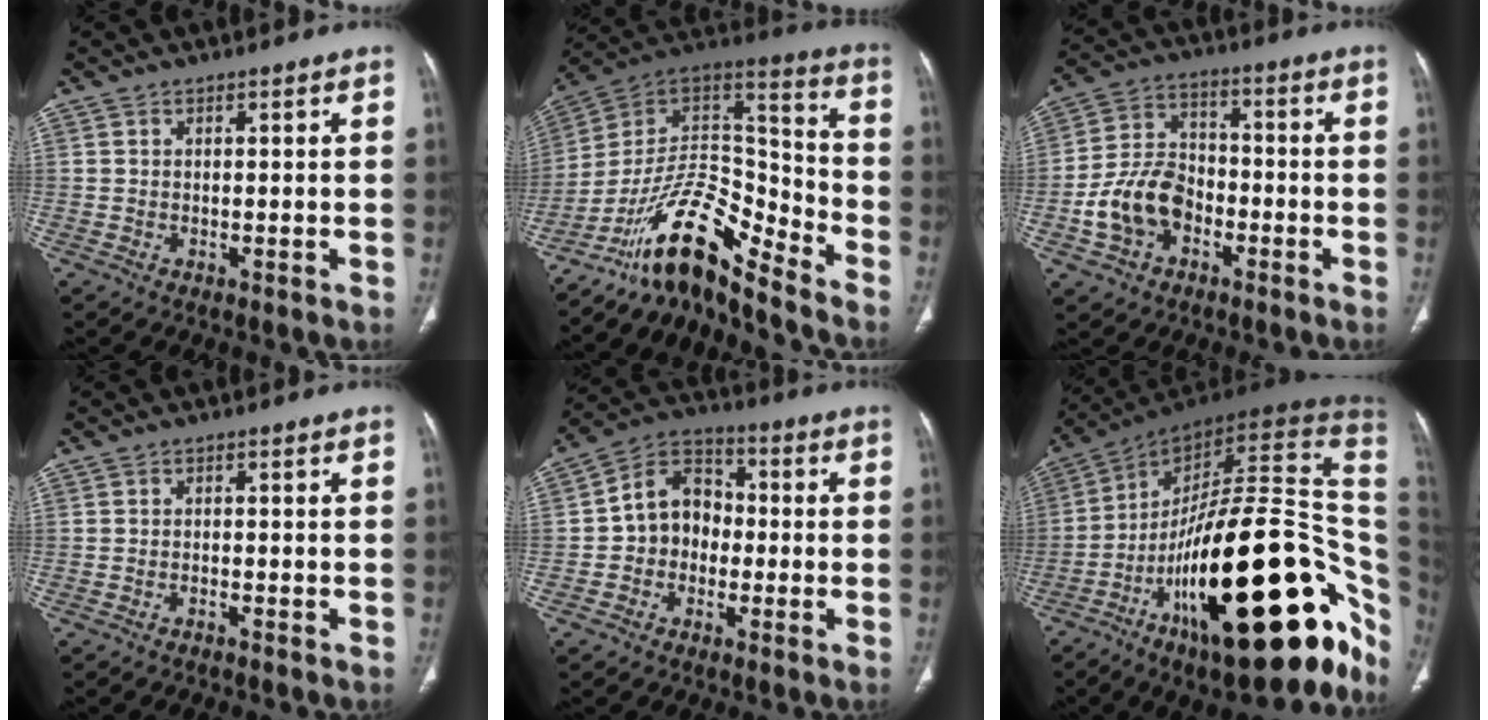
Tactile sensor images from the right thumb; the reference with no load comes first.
{"total": 16.1, "force": [-13.0, 4.5, 8.4], "torque": [-0.119, 0.121, -0.235]}
{"total": 12.5, "force": [-4.5, 9.1, 7.3], "torque": [-0.124, 0.038, -0.085]}
{"total": 0.9, "force": [-0.8, 0.1, 0.3], "torque": [-0.013, 0.009, -0.011]}
{"total": 9.9, "force": [-1.2, 8.1, 5.5], "torque": [-0.061, 0.038, -0.036]}
{"total": 41.4, "force": [-9.5, 15.6, 37.2], "torque": [-0.445, 0.066, -0.141]}